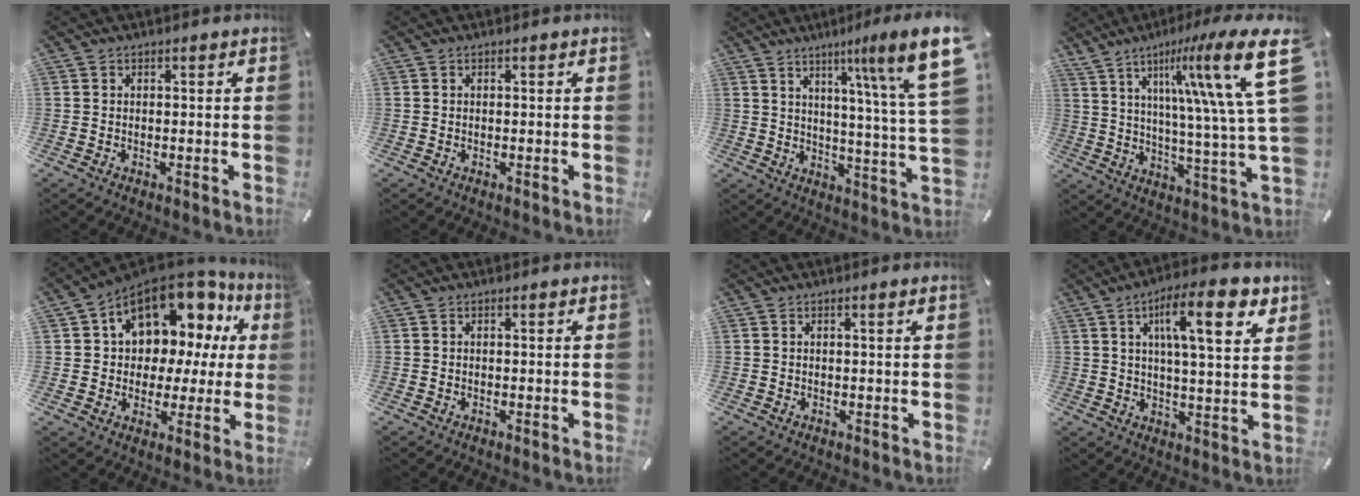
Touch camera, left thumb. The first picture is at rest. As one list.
[{"total": 0.0}, {"total": 17.4, "force": [8.1, 1.2, 15.4], "torque": [-0.229, -0.053, 0.110]}, {"total": 24.2, "force": [9.7, 4.9, 21.6], "torque": [-0.315, -0.061, 0.143]}, {"total": 12.8, "force": [6.5, 9.1, 6.2], "torque": [-0.101, -0.049, 0.119]}, {"total": 0.0}, {"total": 0.9, "force": [0.3, -0.1, 0.8], "torque": [-0.014, -0.001, 0.004]}, {"total": 15.4, "force": [7.1, 4.4, 12.9], "torque": [-0.201, -0.019, 0.107]}]